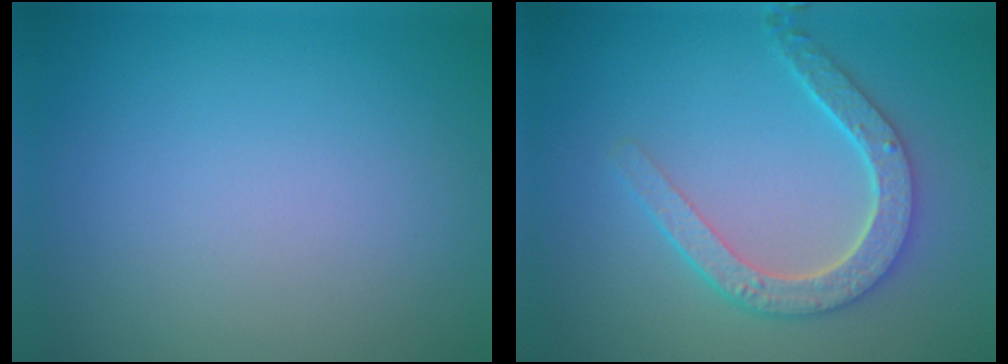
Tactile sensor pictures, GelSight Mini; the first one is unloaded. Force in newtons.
{"total": 4.5, "press": 3.6, "slide": 2.8}